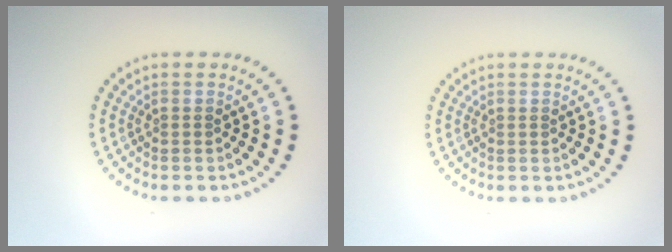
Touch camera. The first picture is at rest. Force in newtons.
{"total": 0.0}